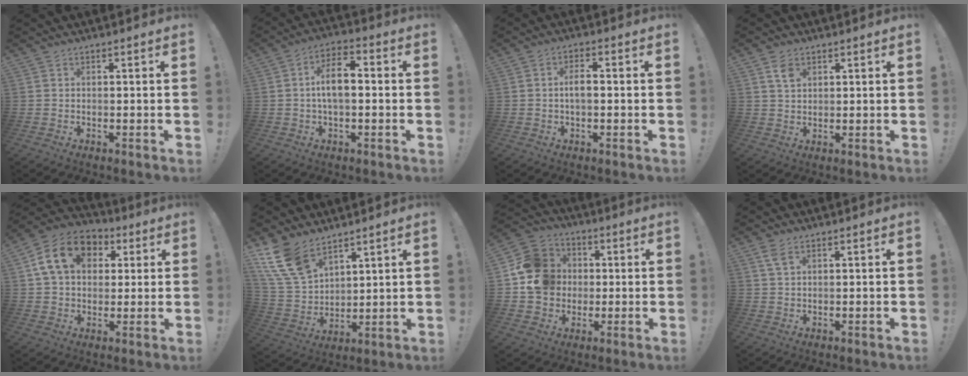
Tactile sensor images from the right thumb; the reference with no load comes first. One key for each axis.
{"total": 9.3, "fx": 0.1, "fy": 4.6, "fz": 8.1, "tx": -0.132, "ty": 0.007, "tz": 0.001}
{"total": 4.3, "fx": -0.3, "fy": 1.7, "fz": 3.9, "tx": -0.076, "ty": 0.006, "tz": -0.010}
{"total": 4.3, "fx": 2.3, "fy": 2.6, "fz": 2.6, "tx": -0.040, "ty": -0.007, "tz": 0.040}
{"total": 15.5, "fx": 4.9, "fy": 11.5, "fz": 9.2, "tx": -0.144, "ty": 0.002, "tz": 0.098}
{"total": 14.1, "fx": 10.1, "fy": 7.5, "fz": 6.4, "tx": -0.143, "ty": -0.056, "tz": 0.201}
{"total": 14.4, "fx": 0.6, "fy": 13.1, "fz": 6.0, "tx": -0.080, "ty": 0.014, "tz": 0.019}
{"total": 3.5, "fx": 1.9, "fy": 1.4, "fz": 2.6, "tx": -0.053, "ty": -0.001, "tz": 0.035}